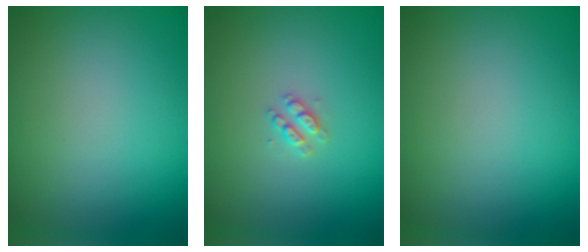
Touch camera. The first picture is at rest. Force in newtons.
{"total": 1.4, "press": 1.3, "slide": 0.3}
{"total": 0.0}